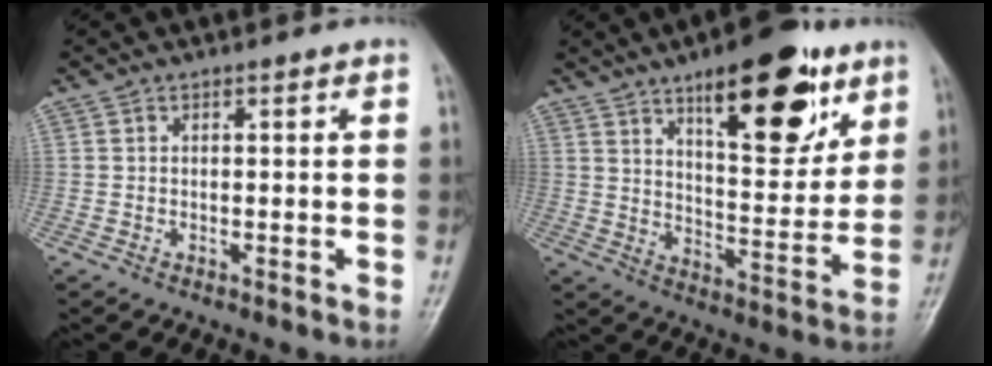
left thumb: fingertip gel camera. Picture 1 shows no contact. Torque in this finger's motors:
{"motor_torque": [2.54, 1.88, 1.29, -1.48, 0.27]}